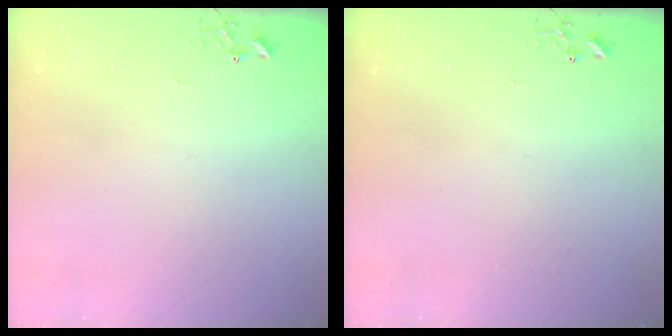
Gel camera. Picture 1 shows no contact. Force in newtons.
{"total": 0.0}